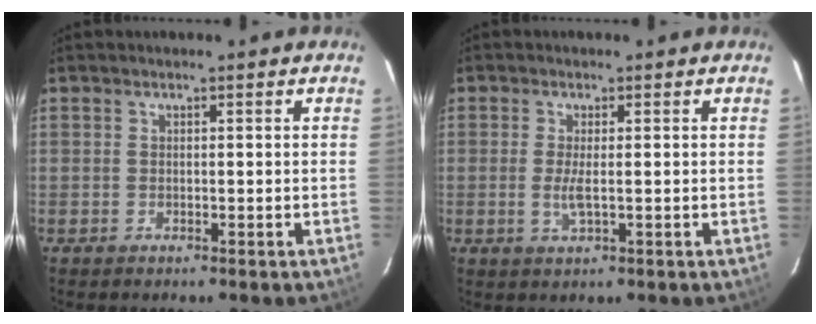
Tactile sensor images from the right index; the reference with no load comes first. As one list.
[{"total": 3.1, "force": [-0.3, 0.4, 3.0], "torque": [-0.064, -0.005, -0.007]}]